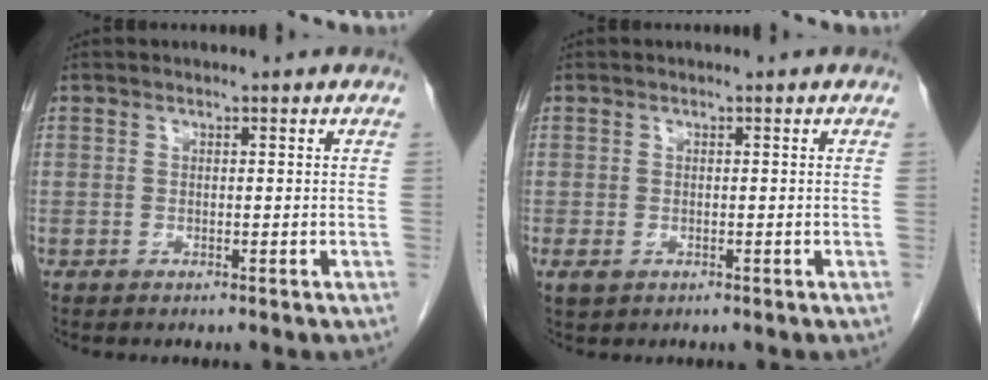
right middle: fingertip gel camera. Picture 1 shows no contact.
{"total": 1.8, "force": [-0.6, 1.2, 1.1], "torque": [-0.025, -0.002, -0.002]}